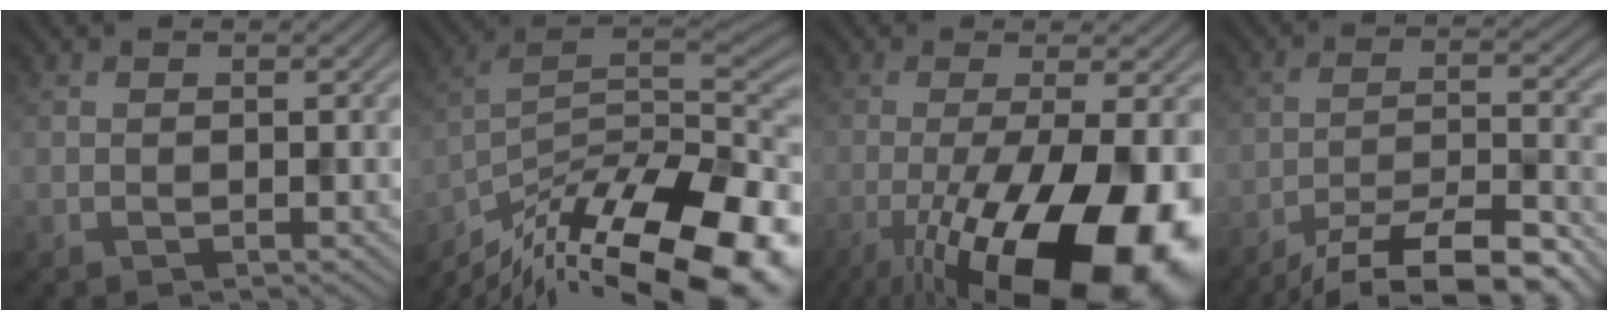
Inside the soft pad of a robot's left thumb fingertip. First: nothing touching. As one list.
[{"total": 19.1, "force": [-13.0, 7.1, 12.1], "torque": [-0.200, -0.012, -0.203]}, {"total": 18.6, "force": [-7.4, 6.0, 15.9], "torque": [-0.273, -0.025, -0.112]}, {"total": 12.5, "force": [-10.0, 2.5, 6.9], "torque": [-0.117, -0.011, -0.157]}]